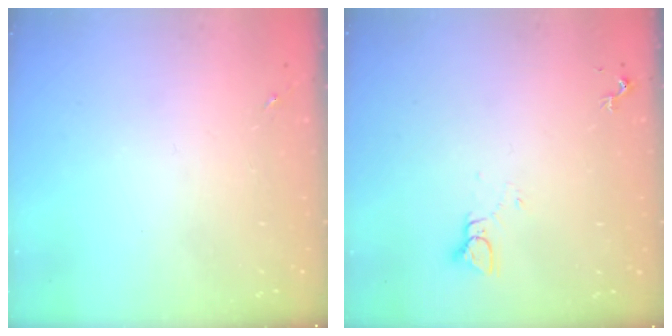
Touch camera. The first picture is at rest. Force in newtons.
{"total": 3.0, "press": 3.0, "slide": 0.2}